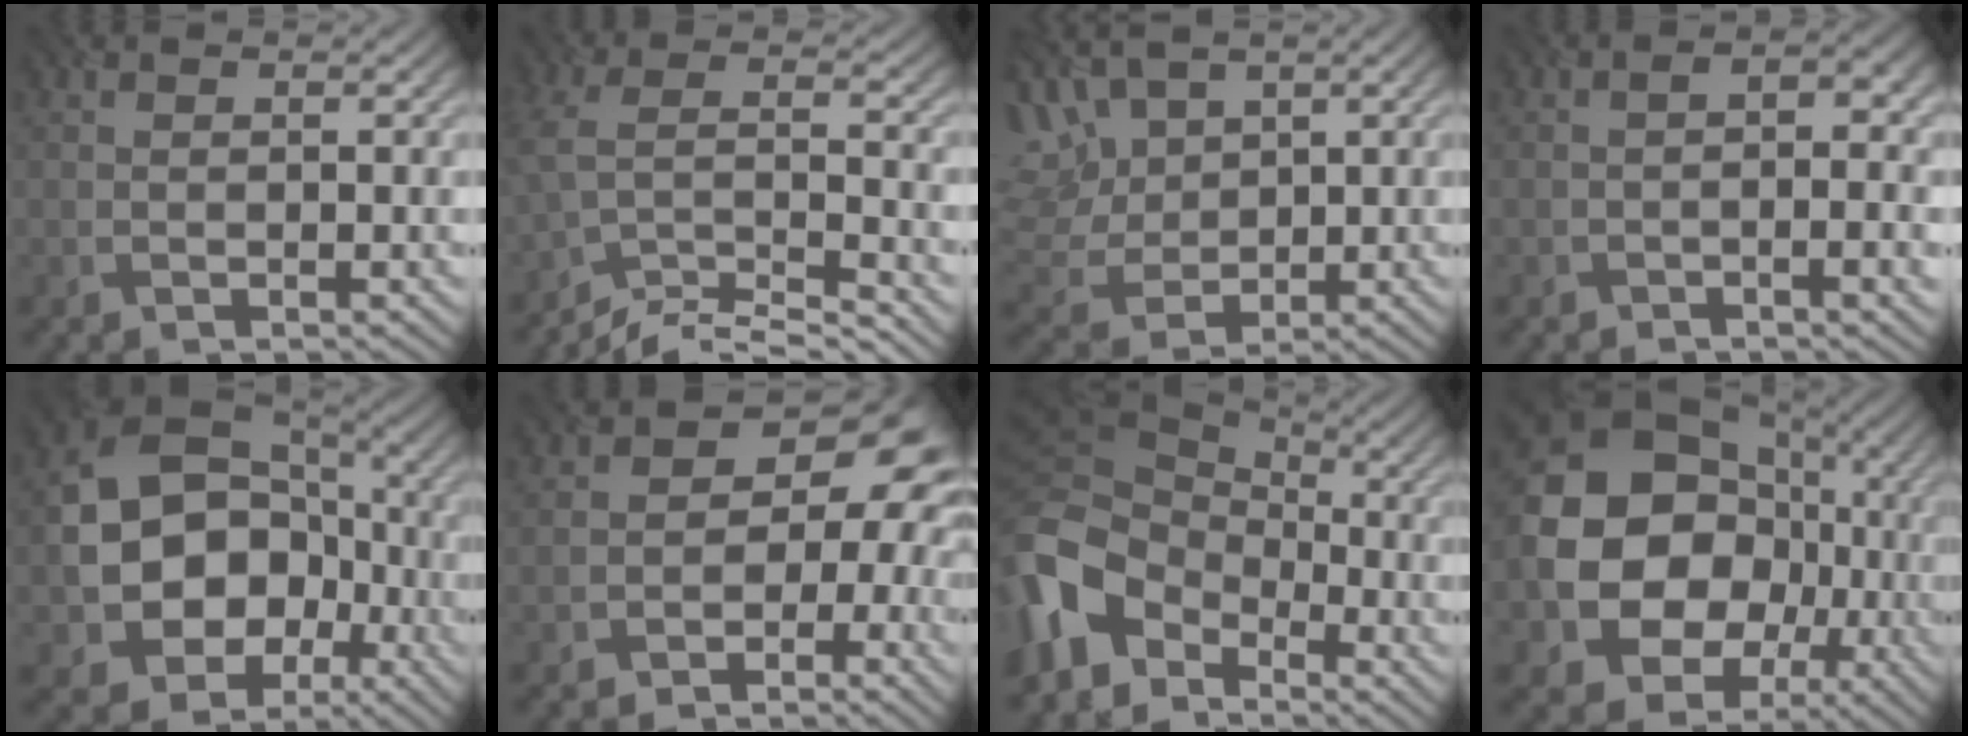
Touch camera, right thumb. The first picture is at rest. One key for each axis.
{"total": 8.8, "fx": -7.6, "fy": 1.6, "fz": 4.2, "tx": -0.075, "ty": 0.005, "tz": -0.143}
{"total": 8.2, "fx": 3.6, "fy": 5.5, "fz": 4.9, "tx": -0.154, "ty": 0.018, "tz": 0.072}
{"total": 4.4, "fx": -0.8, "fy": 1.3, "fz": 4.1, "tx": -0.061, "ty": -0.003, "tz": -0.008}
{"total": 16.1, "fx": -3.2, "fy": 12.9, "fz": 9.0, "tx": -0.167, "ty": -0.036, "tz": -0.050}
{"total": 8.8, "fx": -2.1, "fy": 6.2, "fz": 5.8, "tx": -0.040, "ty": 0.000, "tz": -0.046}
{"total": 11.6, "fx": -5.2, "fy": 8.2, "fz": 6.3, "tx": -0.156, "ty": -0.019, "tz": -0.109}
{"total": 16.1, "fx": -2.0, "fy": 13.5, "fz": 8.5, "tx": -0.195, "ty": -0.008, "tz": -0.050}